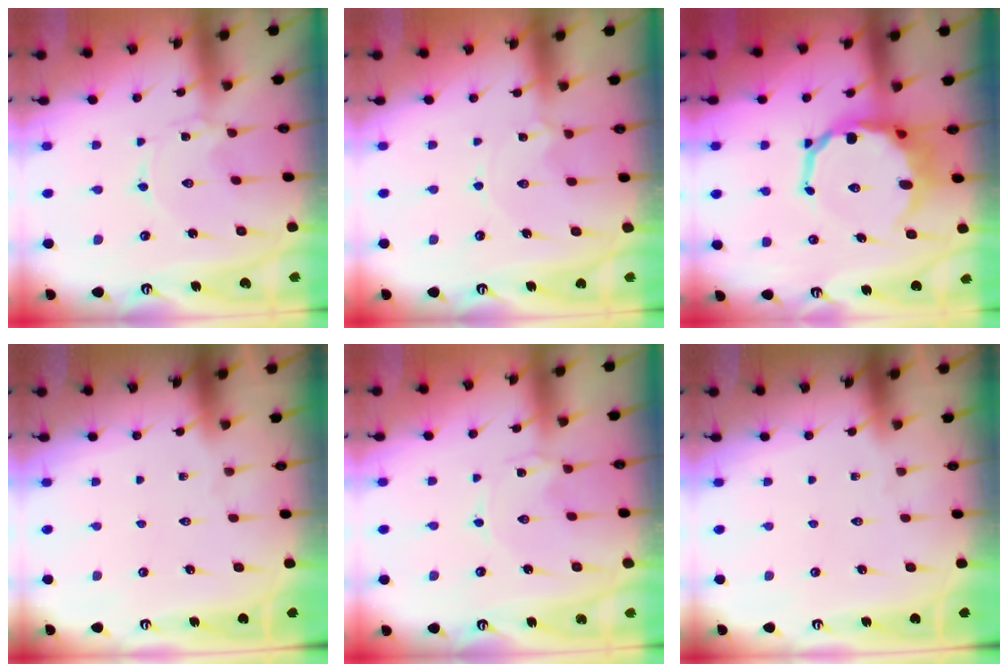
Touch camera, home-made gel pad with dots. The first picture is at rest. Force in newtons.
{"total": 1.1, "press": 1.0, "slide": 0.1}
{"total": 13.5, "press": 13.1, "slide": 3.2}
{"total": 0.0}
{"total": 0.0}
{"total": 0.0}